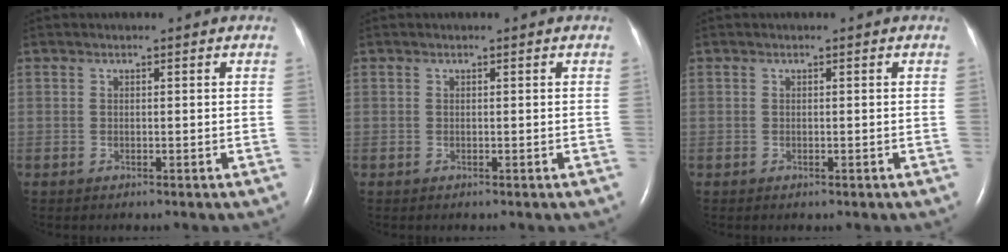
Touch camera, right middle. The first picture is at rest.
{"total": 0.0}
{"total": 0.0}